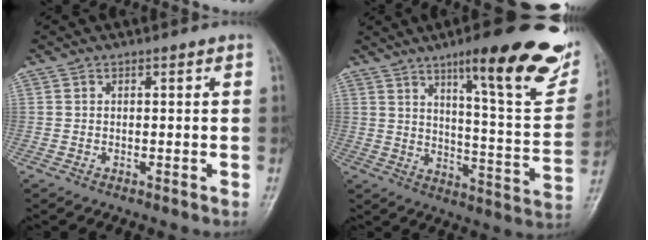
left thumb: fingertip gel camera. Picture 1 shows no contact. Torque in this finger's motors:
{"motor_torque": [0.73, 0.48, 1.62, -1.14, 0.16]}